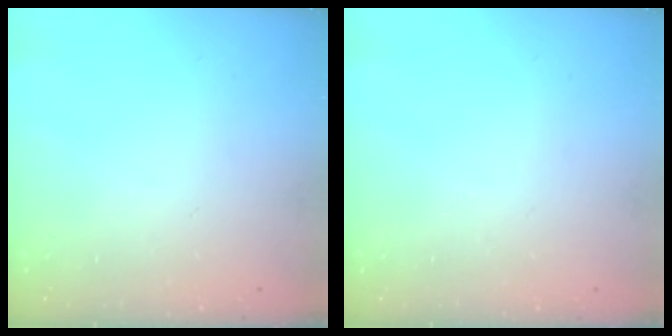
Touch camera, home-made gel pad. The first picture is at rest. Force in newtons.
{"total": 0.0}